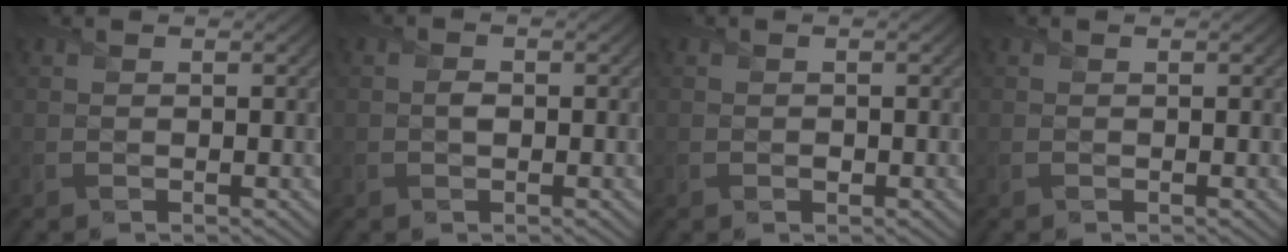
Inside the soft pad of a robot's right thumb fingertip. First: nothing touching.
{"total": 1.0, "force": [-0.1, 0.7, 0.7], "torque": [-0.012, -0.002, -0.005]}
{"total": 0.6, "force": [-0.2, 0.5, 0.2], "torque": [-0.001, -0.004, -0.004]}
{"total": 0.0}